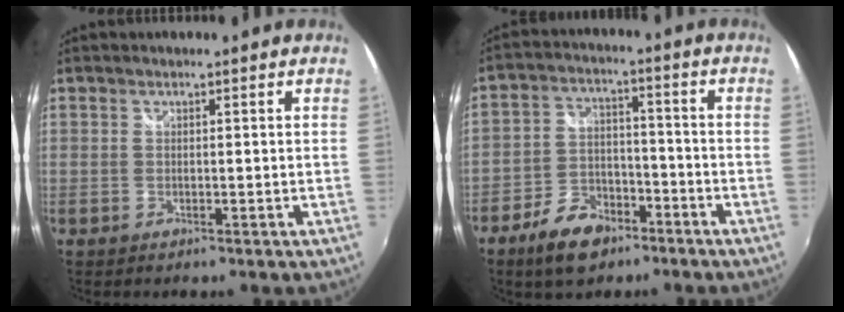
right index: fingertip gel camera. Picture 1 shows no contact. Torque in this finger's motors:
{"motor_torque": [0.81, -0.71, 0.33, 0.03]}